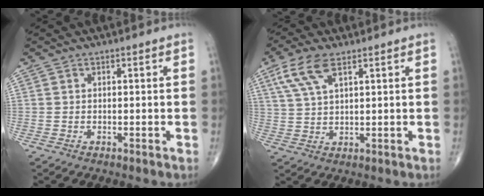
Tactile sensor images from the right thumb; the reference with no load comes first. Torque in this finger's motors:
{"motor_torque": [-0.53, 0.70, 0.72, 0.59, 0.06]}